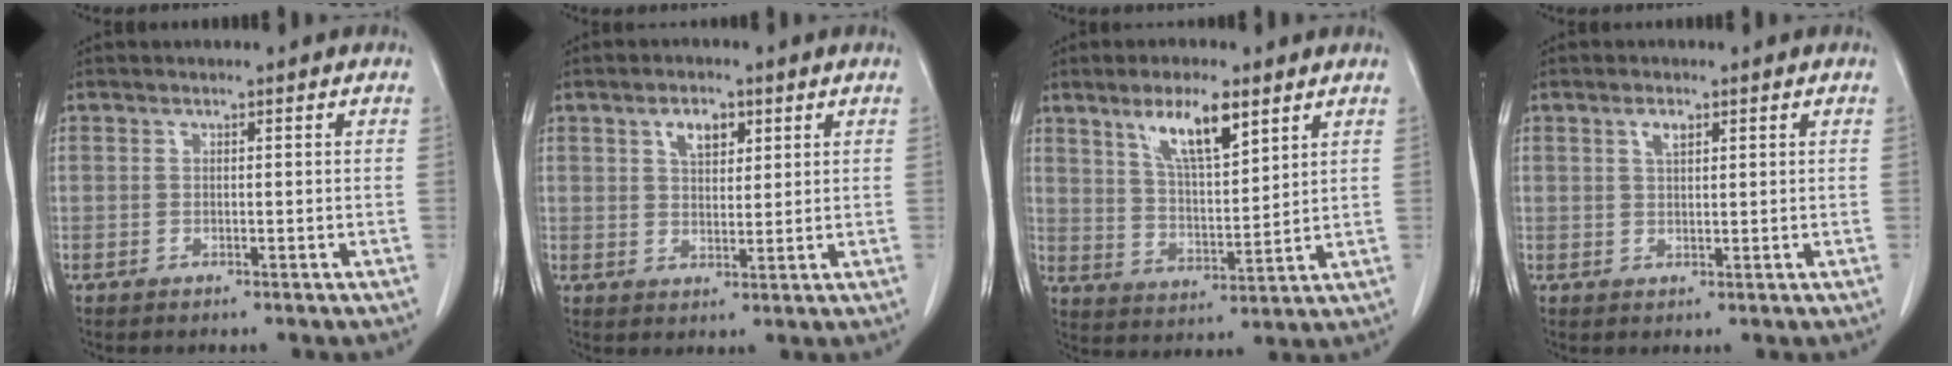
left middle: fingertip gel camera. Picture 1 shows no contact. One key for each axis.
{"total": 4.2, "fx": 2.1, "fy": 2.2, "fz": 2.8, "tx": -0.046, "ty": 0.006, "tz": 0.037}
{"total": 9.4, "fx": 5.7, "fy": 2.2, "fz": 7.1, "tx": -0.134, "ty": 0.001, "tz": 0.108}
{"total": 2.0, "fx": 1.1, "fy": 0.9, "fz": 1.5, "tx": -0.027, "ty": 0.001, "tz": 0.021}